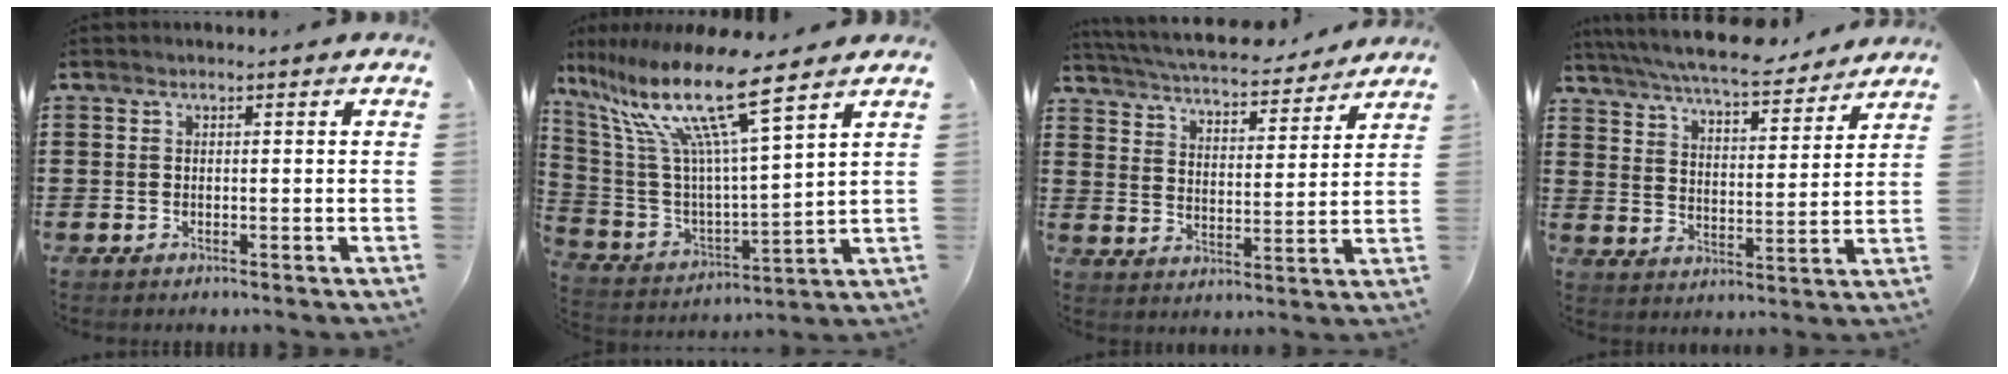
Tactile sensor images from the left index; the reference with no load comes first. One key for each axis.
{"total": 14.1, "fx": 9.8, "fy": 0.9, "fz": 10.1, "tx": -0.232, "ty": -0.062, "tz": 0.158}
{"total": 5.6, "fx": 5.3, "fy": 0.1, "fz": 1.5, "tx": -0.055, "ty": -0.038, "tz": 0.089}
{"total": 7.1, "fx": 6.6, "fy": 0.0, "fz": 2.4, "tx": -0.075, "ty": -0.043, "tz": 0.114}